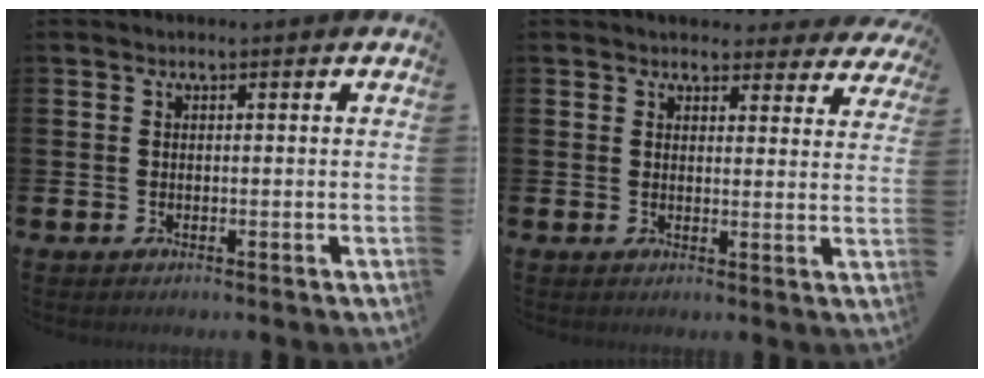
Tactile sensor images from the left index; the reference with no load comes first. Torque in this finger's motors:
{"motor_torque": [0.85, -1.29, 0.33, 0.02]}